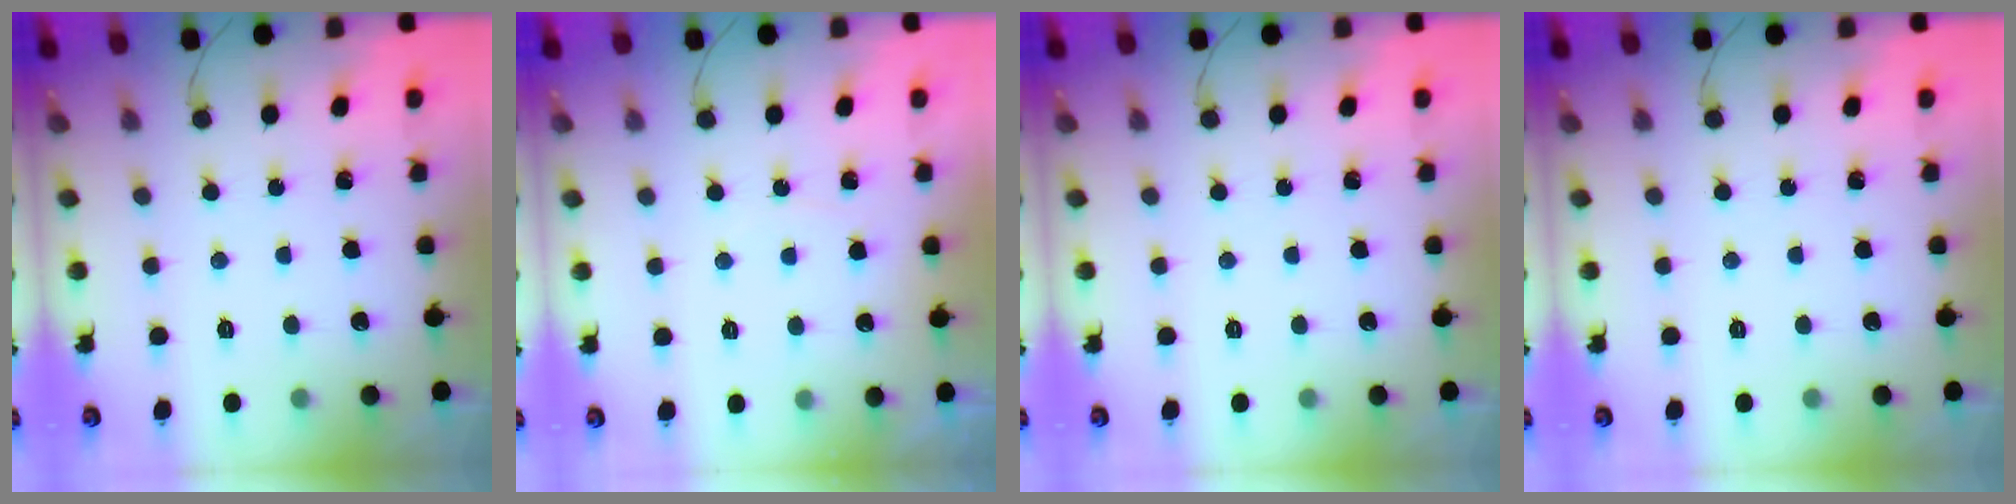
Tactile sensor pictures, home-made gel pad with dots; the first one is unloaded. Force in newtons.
{"total": 2.2, "press": 2.1, "slide": 0.4}
{"total": 0.0}
{"total": 0.0}